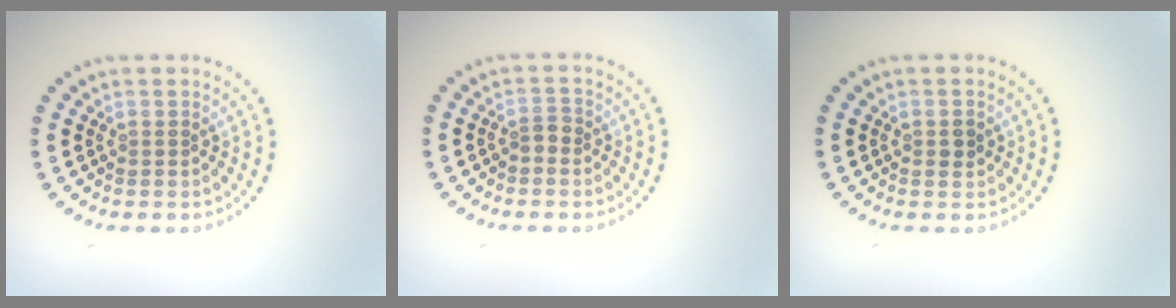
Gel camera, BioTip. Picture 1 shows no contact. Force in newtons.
{"total": 1.1, "press": 1.0, "slide": 0.5}
{"total": 1.0, "press": 1.0, "slide": 0.1}